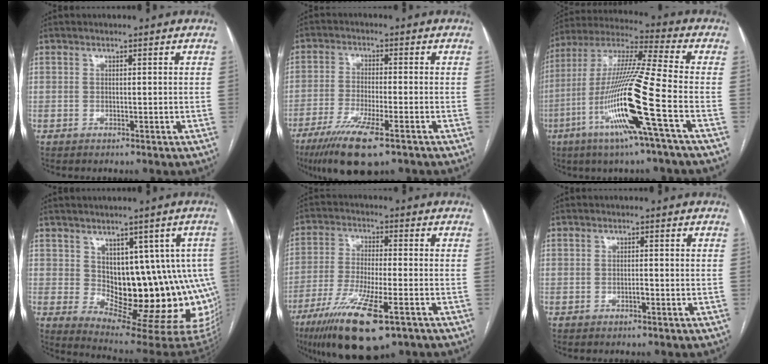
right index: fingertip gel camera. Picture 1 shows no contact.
{"total": 10.5, "force": [-6.6, 1.4, 8.1], "torque": [-0.146, -0.026, -0.105]}
{"total": 18.6, "force": [-6.7, -1.1, 17.3], "torque": [-0.355, -0.021, -0.136]}
{"total": 15.9, "force": [0.6, 8.1, 13.7], "torque": [-0.126, 0.011, 0.026]}
{"total": 15.1, "force": [-8.8, 2.7, 12.0], "torque": [-0.233, -0.037, -0.149]}
{"total": 0.8, "force": [-0.4, 0.2, 0.6], "torque": [-0.013, 0.001, -0.006]}